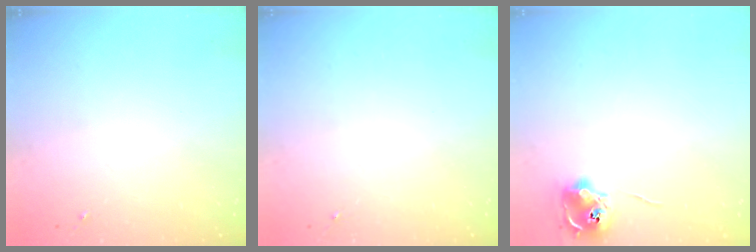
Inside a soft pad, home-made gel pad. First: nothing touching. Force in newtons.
{"total": 0.0}
{"total": 8.8, "press": 8.8, "slide": 0.1}